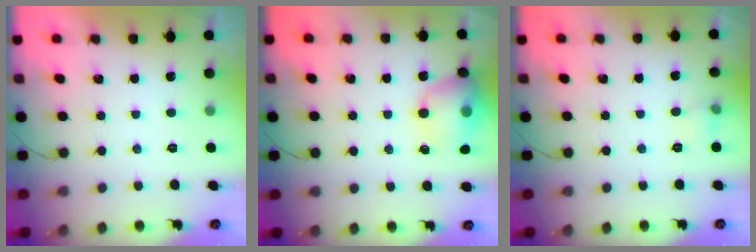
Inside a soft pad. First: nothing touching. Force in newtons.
{"total": 15.0, "press": 14.9, "slide": 2.2}
{"total": 4.6, "press": 4.4, "slide": 1.2}